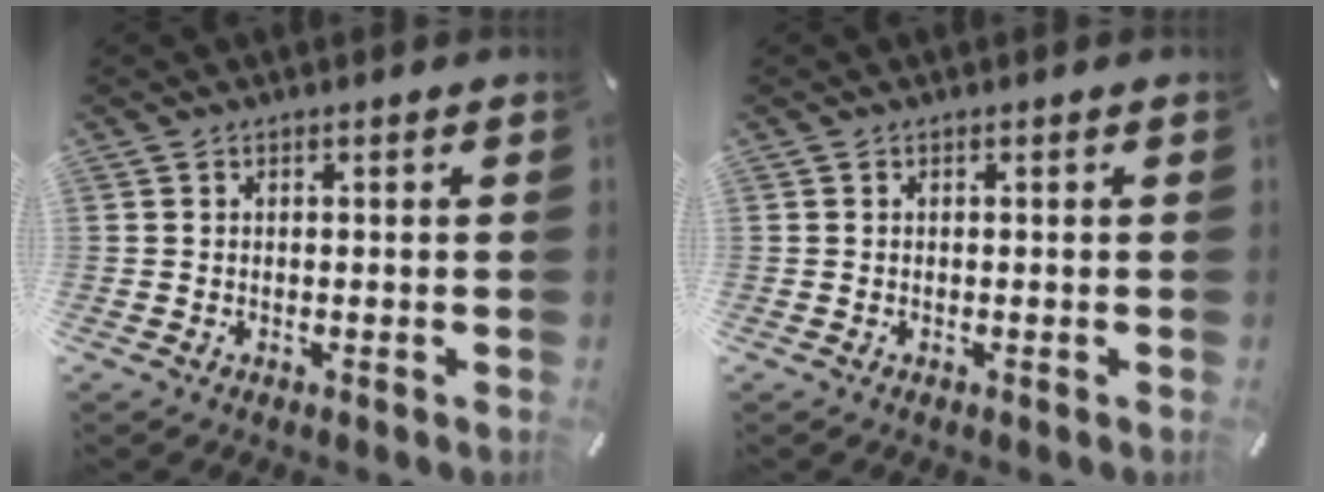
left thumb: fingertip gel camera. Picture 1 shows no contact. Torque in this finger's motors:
{"motor_torque": [-0.05, 0.02, -0.07, 0.06, 0.00]}